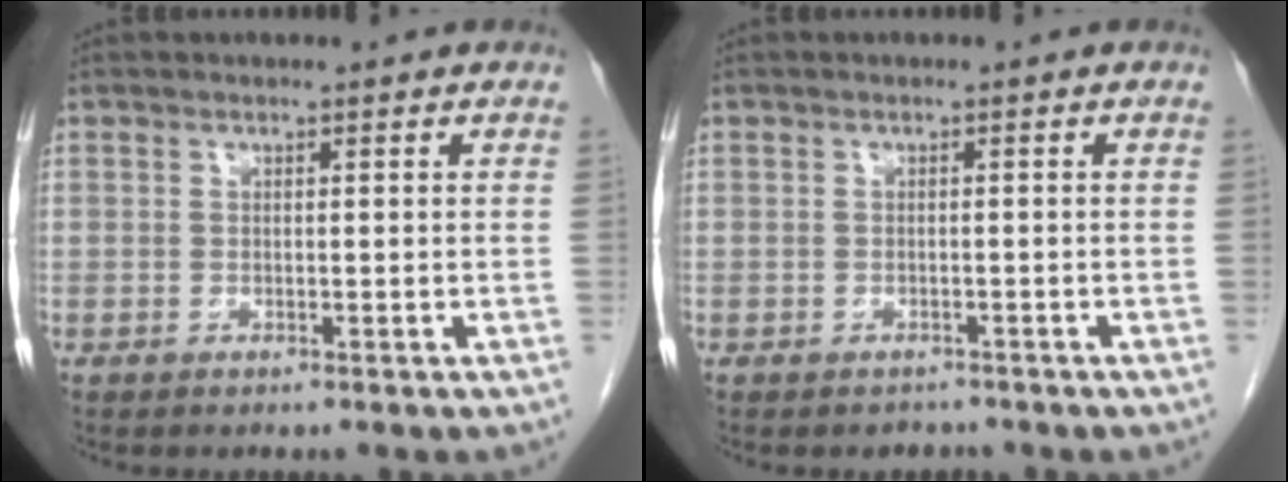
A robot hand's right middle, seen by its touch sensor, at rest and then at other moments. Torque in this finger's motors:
{"motor_torque": [0.34, -0.20, -0.13, -0.01]}